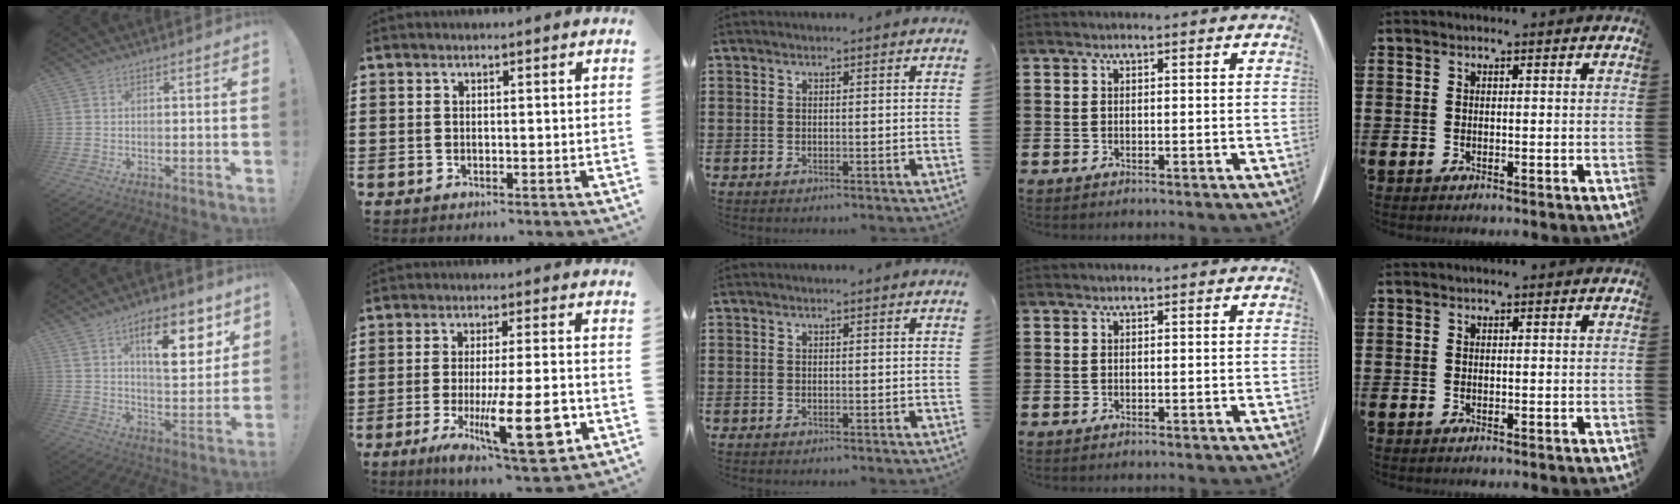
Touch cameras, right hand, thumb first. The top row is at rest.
{"thumb": {"total": 15.3, "force": [8.1, 6.4, 11.3], "torque": [-0.150, -0.034, 0.130]}, "index": {"total": 15.4, "force": [-4.5, 4.3, 14.0], "torque": [-0.229, -0.017, -0.066]}}